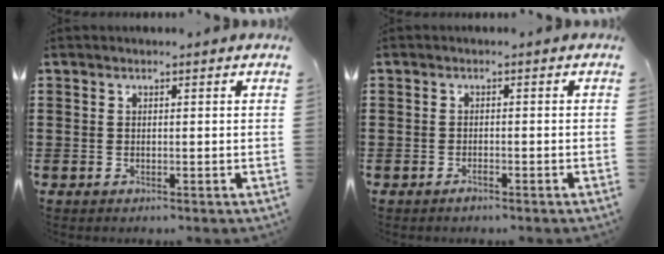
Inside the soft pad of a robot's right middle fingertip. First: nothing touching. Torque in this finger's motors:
{"motor_torque": [2.14, 0.00, 0.38, 0.13]}